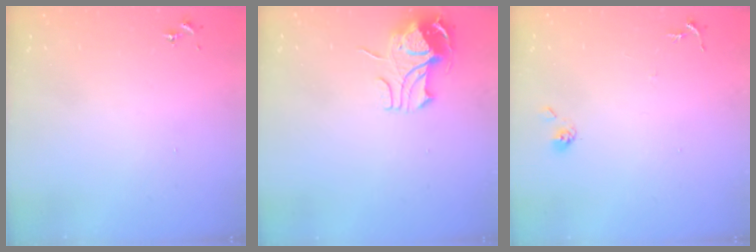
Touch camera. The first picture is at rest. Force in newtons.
{"total": 10.0, "press": 9.9, "slide": 0.6}
{"total": 5.9, "press": 5.9, "slide": 0.5}